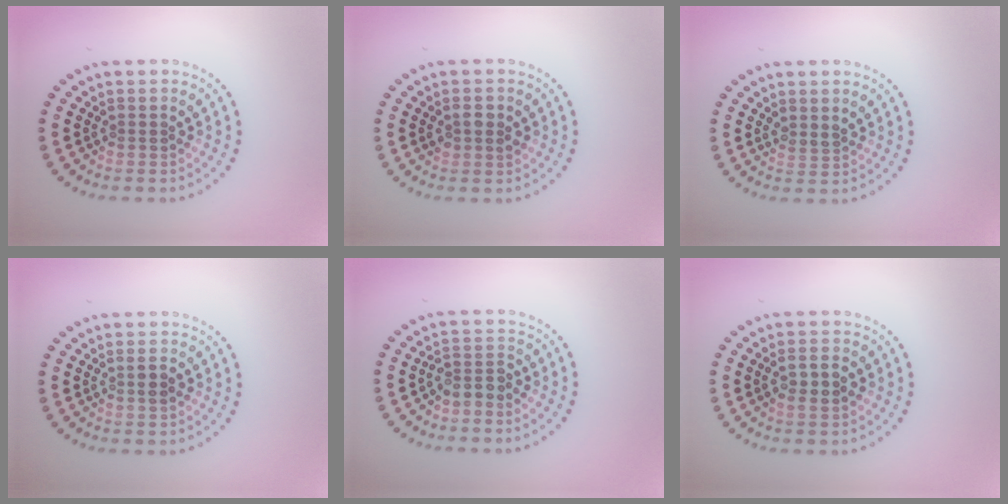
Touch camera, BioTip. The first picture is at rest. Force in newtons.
{"total": 1.6, "press": 1.5, "slide": 0.2}
{"total": 0.9, "press": 0.6, "slide": 0.6}
{"total": 1.1, "press": 1.0, "slide": 0.2}
{"total": 2.1, "press": 1.7, "slide": 1.2}
{"total": 2.4, "press": 2.4, "slide": 0.3}